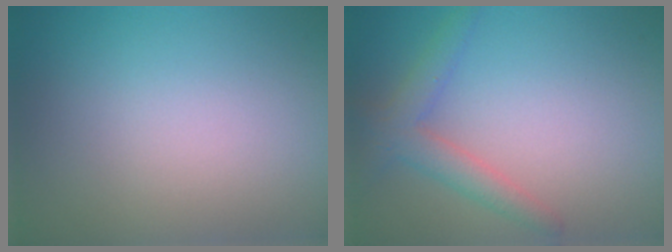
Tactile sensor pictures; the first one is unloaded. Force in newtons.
{"total": 2.9, "press": 2.9, "slide": 0.1}